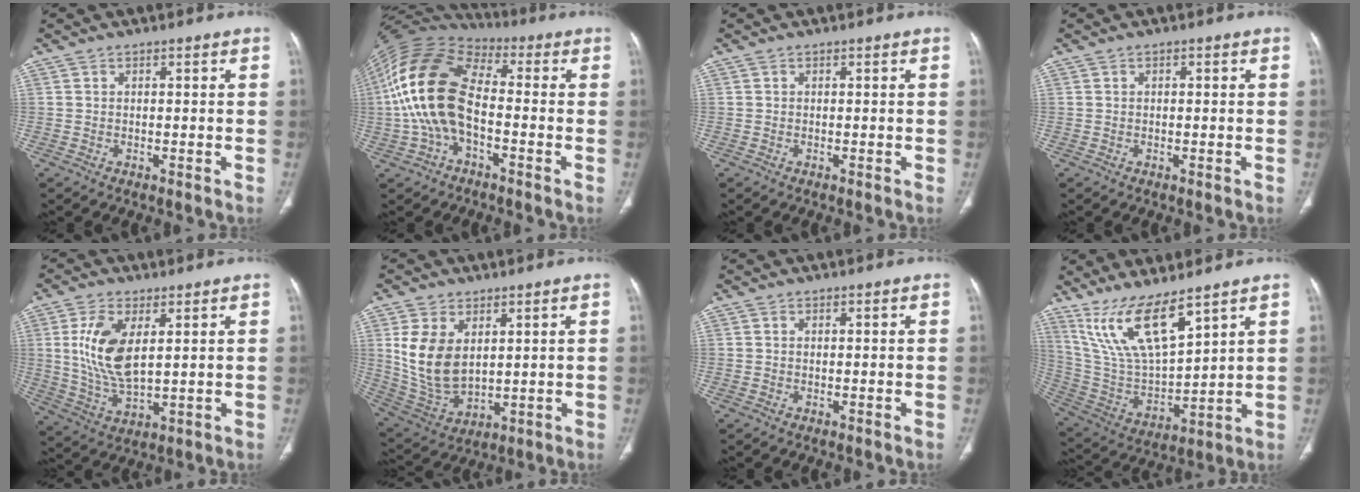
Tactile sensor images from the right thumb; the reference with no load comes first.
{"total": 17.3, "force": [-1.8, 9.8, 14.1], "torque": [-0.284, 0.032, -0.043]}
{"total": 0.0}
{"total": 0.6, "force": [0.2, 0.3, 0.5], "torque": [-0.008, 0.003, 0.003]}
{"total": 11.9, "force": [3.0, 5.6, 10.0], "torque": [-0.204, -0.018, 0.068]}
{"total": 13.0, "force": [3.2, 8.3, 9.5], "torque": [-0.171, -0.018, 0.083]}
{"total": 0.0}
{"total": 15.1, "force": [10.6, 3.9, 10.1], "torque": [-0.177, -0.057, 0.230]}